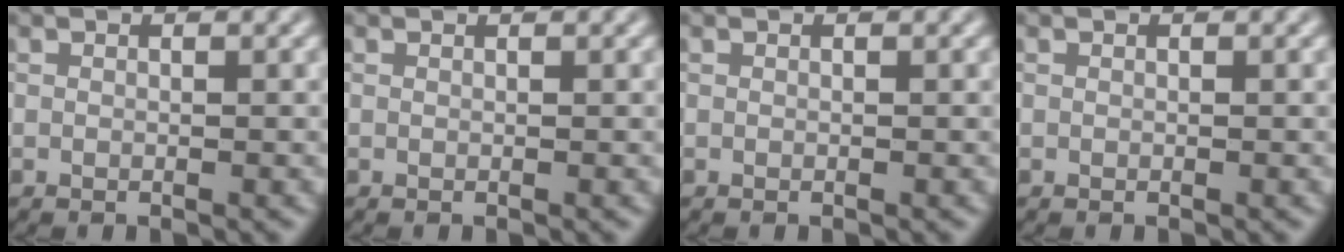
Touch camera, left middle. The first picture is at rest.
{"total": 0.0}
{"total": 0.0}
{"total": 0.0}